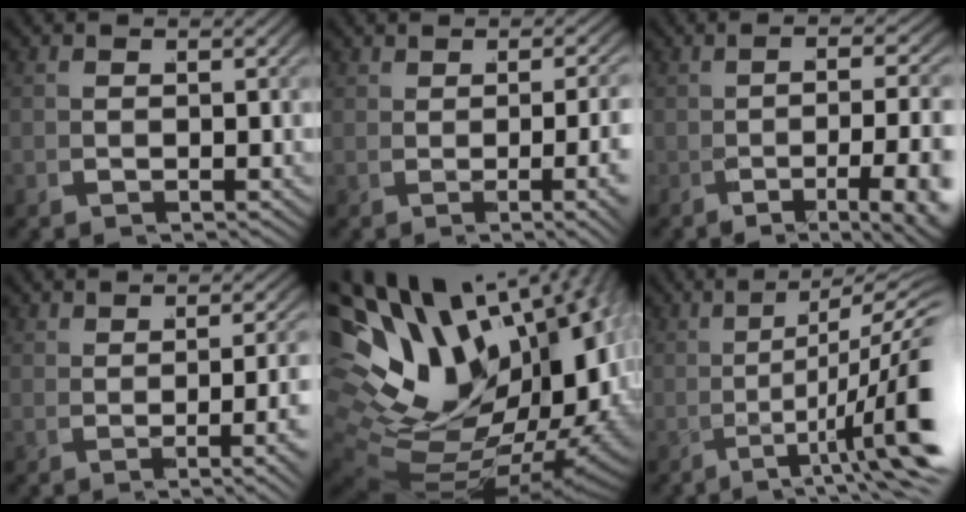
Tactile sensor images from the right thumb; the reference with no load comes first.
{"total": 2.5, "force": [-0.3, 0.2, 2.4], "torque": [-0.038, -0.005, 0.000]}
{"total": 5.9, "force": [-2.2, 0.8, 5.4], "torque": [-0.090, 0.004, -0.032]}
{"total": 1.7, "force": [0.1, -0.2, 1.7], "torque": [-0.022, -0.003, 0.007]}
{"total": 24.0, "force": [0.5, 15.6, 18.2], "torque": [-0.344, -0.028, 0.025]}
{"total": 7.5, "force": [-1.4, 1.7, 7.2], "torque": [-0.130, -0.005, -0.020]}